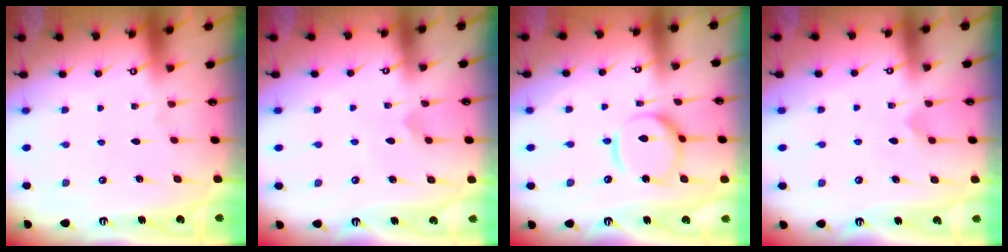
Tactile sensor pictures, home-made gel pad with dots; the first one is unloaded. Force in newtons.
{"total": 5.7, "press": 5.7, "slide": 0.5}
{"total": 12.0, "press": 11.9, "slide": 1.1}
{"total": 6.4, "press": 6.3, "slide": 0.6}